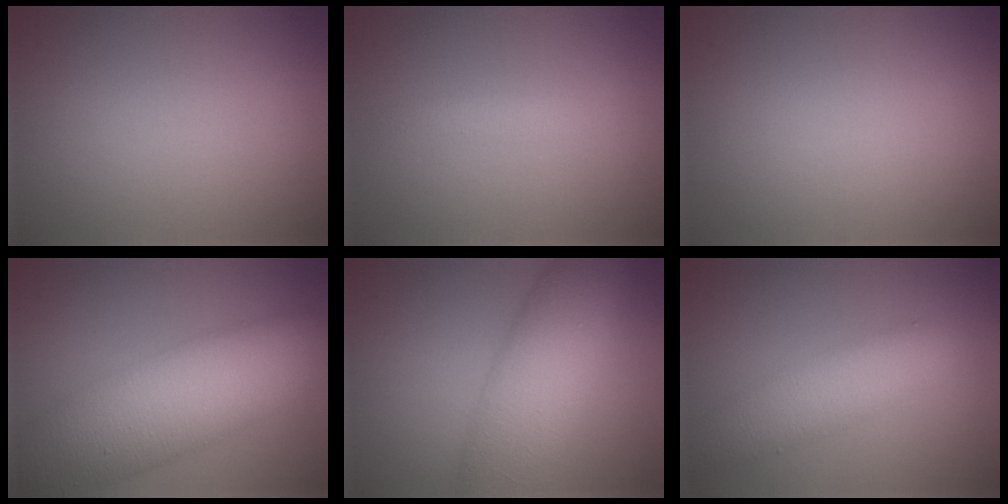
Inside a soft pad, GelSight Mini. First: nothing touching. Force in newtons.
{"total": 1.2, "press": 1.2, "slide": 0.0}
{"total": 0.0}
{"total": 12.3, "press": 12.3, "slide": 0.7}
{"total": 8.4, "press": 8.4, "slide": 0.2}
{"total": 4.8, "press": 4.8, "slide": 0.2}